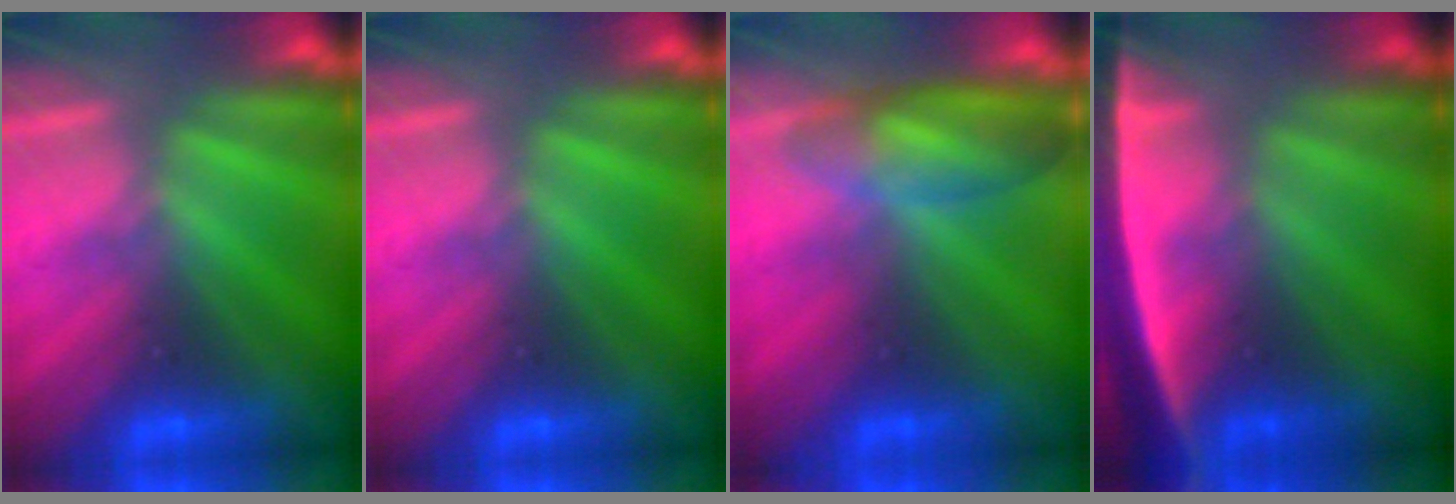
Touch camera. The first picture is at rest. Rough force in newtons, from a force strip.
{"total": 0.0}
{"total": 4.8}
{"total": 7.6}